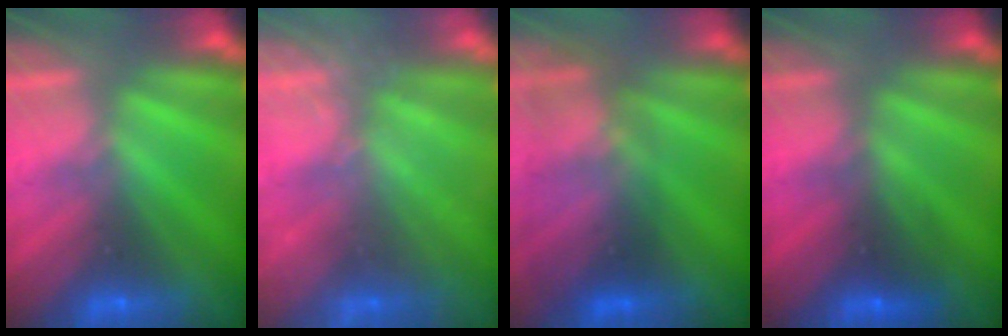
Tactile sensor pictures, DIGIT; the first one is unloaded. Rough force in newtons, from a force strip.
{"total": 2.4}
{"total": 2.7}
{"total": 2.7}